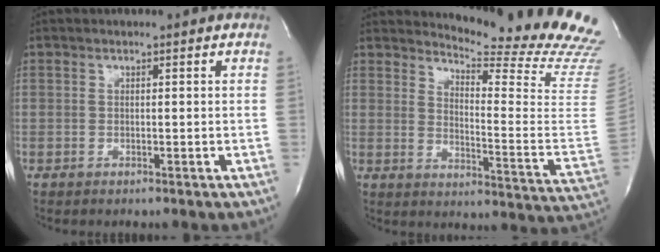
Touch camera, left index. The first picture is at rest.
{"total": 21.3, "force": [20.2, -0.2, 6.7], "torque": [-0.106, -0.163, 0.234]}